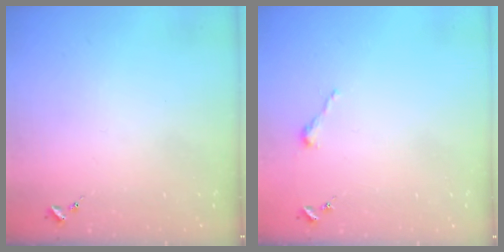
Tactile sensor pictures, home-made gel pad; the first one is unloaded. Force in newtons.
{"total": 2.5, "press": 2.5, "slide": 0.2}